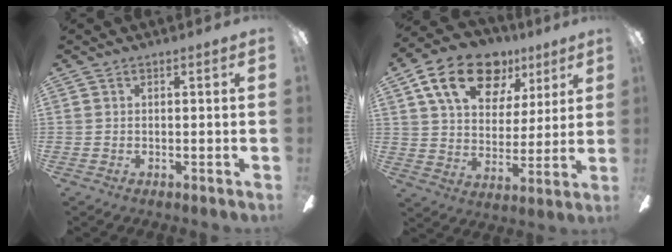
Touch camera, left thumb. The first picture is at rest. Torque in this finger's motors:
{"motor_torque": [0.62, 0.65, 1.47, -1.30, 0.18]}